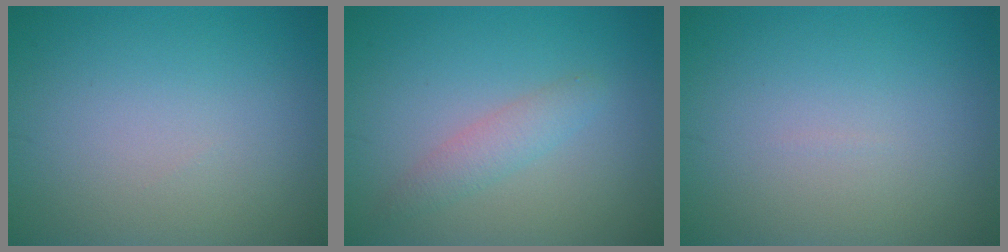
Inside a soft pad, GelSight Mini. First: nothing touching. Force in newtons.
{"total": 2.0, "press": 2.0, "slide": 0.1}
{"total": 0.0}